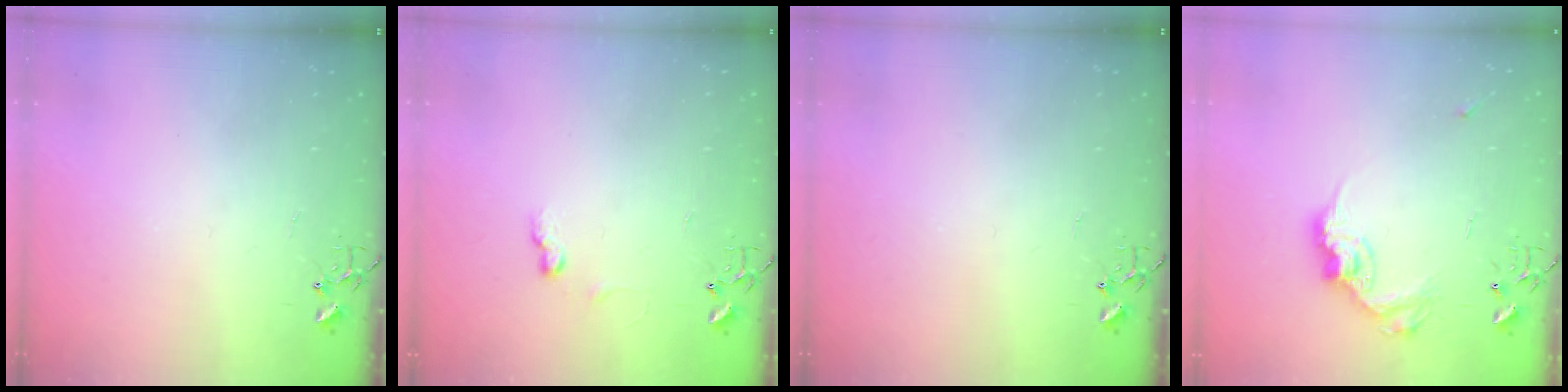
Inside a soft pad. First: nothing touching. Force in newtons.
{"total": 6.7, "press": 6.6, "slide": 0.9}
{"total": 0.0}
{"total": 13.5, "press": 13.5, "slide": 0.8}